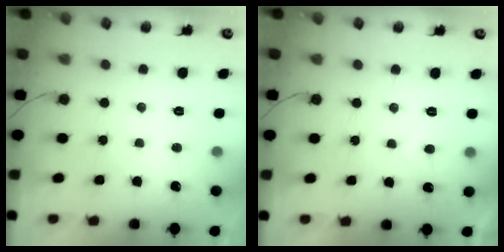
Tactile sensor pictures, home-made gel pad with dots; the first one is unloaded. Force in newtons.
{"total": 1.5, "press": 1.3, "slide": 0.7}